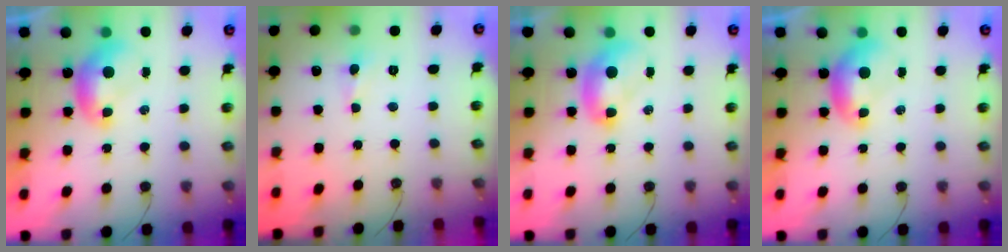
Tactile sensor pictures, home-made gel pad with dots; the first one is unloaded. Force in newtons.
{"total": 1.9, "press": 1.8, "slide": 0.6}
{"total": 2.0, "press": 2.0, "slide": 0.2}
{"total": 0.0}